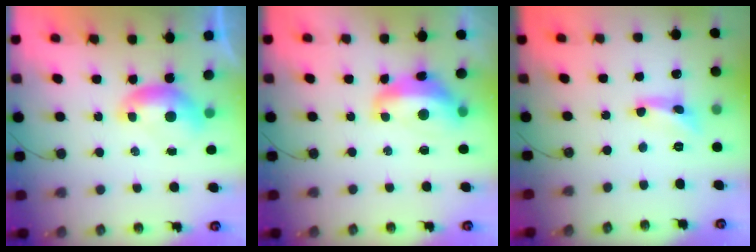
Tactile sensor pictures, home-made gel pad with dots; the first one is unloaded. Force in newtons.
{"total": 6.3, "press": 6.2, "slide": 1.2}
{"total": 2.5, "press": 2.5, "slide": 0.2}